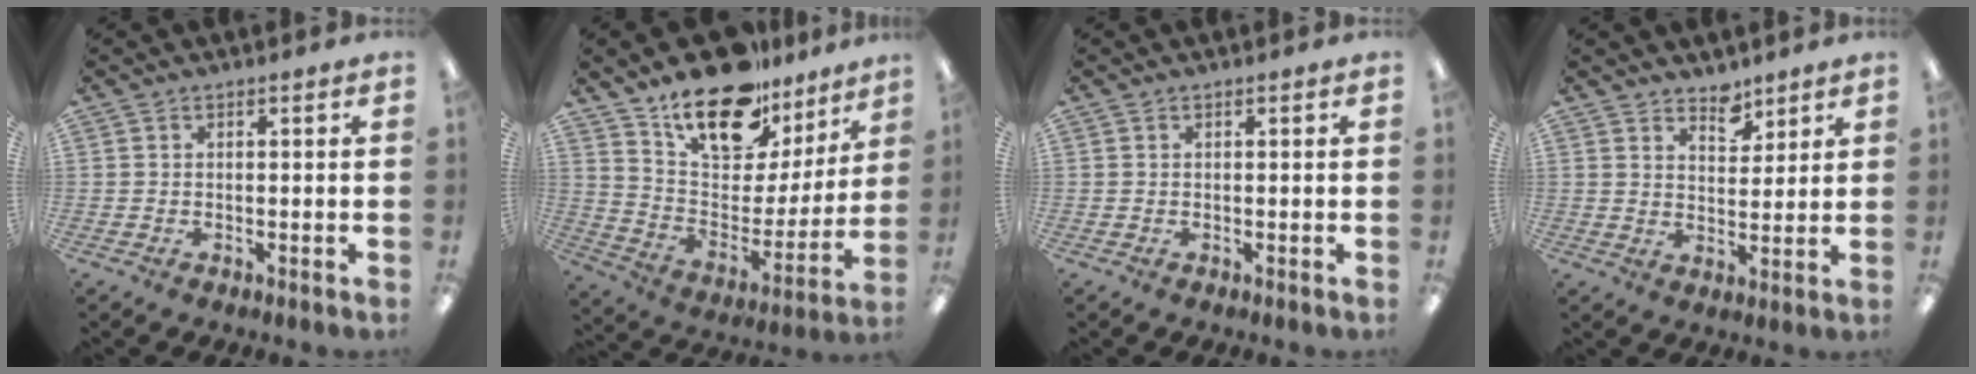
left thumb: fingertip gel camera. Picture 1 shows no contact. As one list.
[{"total": 19.1, "force": [14.5, 9.3, 8.3], "torque": [-0.140, -0.099, 0.259]}, {"total": 0.0}, {"total": 5.0, "force": [4.3, 2.3, 1.1], "torque": [0.000, -0.031, 0.076]}]